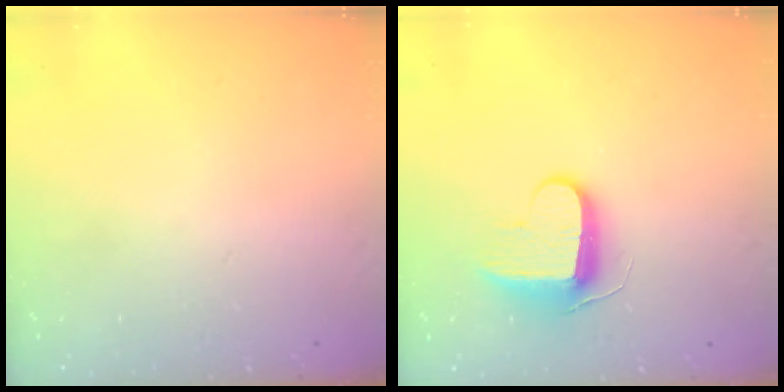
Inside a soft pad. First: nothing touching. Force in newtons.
{"total": 9.2, "press": 9.2, "slide": 0.9}